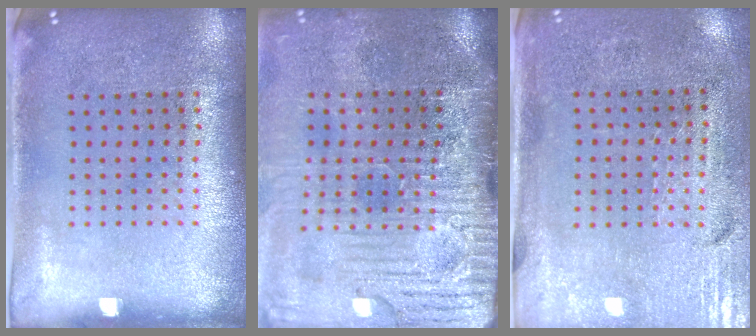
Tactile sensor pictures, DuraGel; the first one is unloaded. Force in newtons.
{"total": 4.8, "press": 4.2, "slide": 2.4}
{"total": 3.4, "press": 2.9, "slide": 1.7}